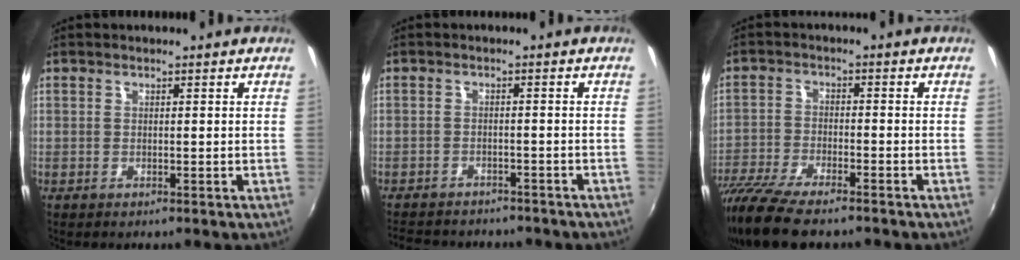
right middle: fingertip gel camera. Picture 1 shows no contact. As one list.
[{"total": 11.6, "force": [-9.8, 4.5, 4.3], "torque": [-0.103, -0.015, -0.139]}, {"total": 13.9, "force": [-11.1, 3.6, 7.5], "torque": [-0.178, -0.047, -0.204]}]